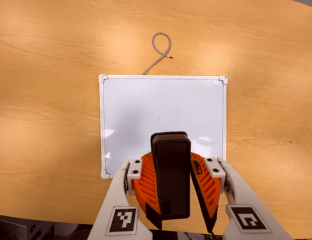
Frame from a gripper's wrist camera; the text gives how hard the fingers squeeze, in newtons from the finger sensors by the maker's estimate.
{"total": 8.4, "left": 9.1, "right": 7.7}